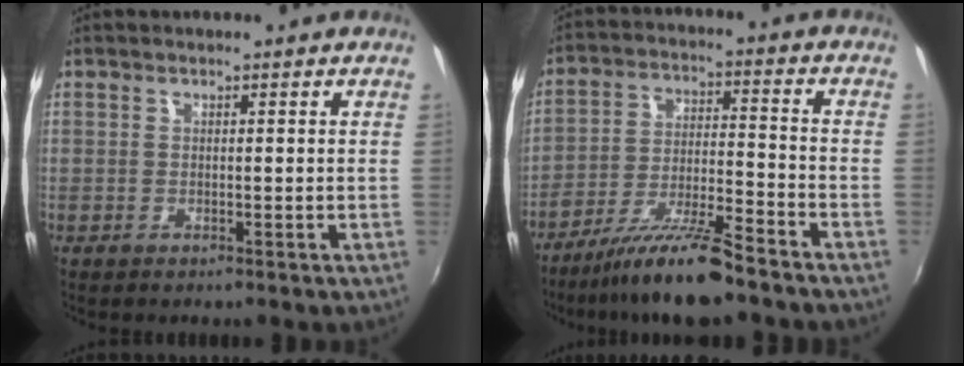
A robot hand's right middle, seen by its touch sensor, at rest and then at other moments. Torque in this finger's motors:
{"motor_torque": [1.07, -1.07, 0.21, 0.07]}